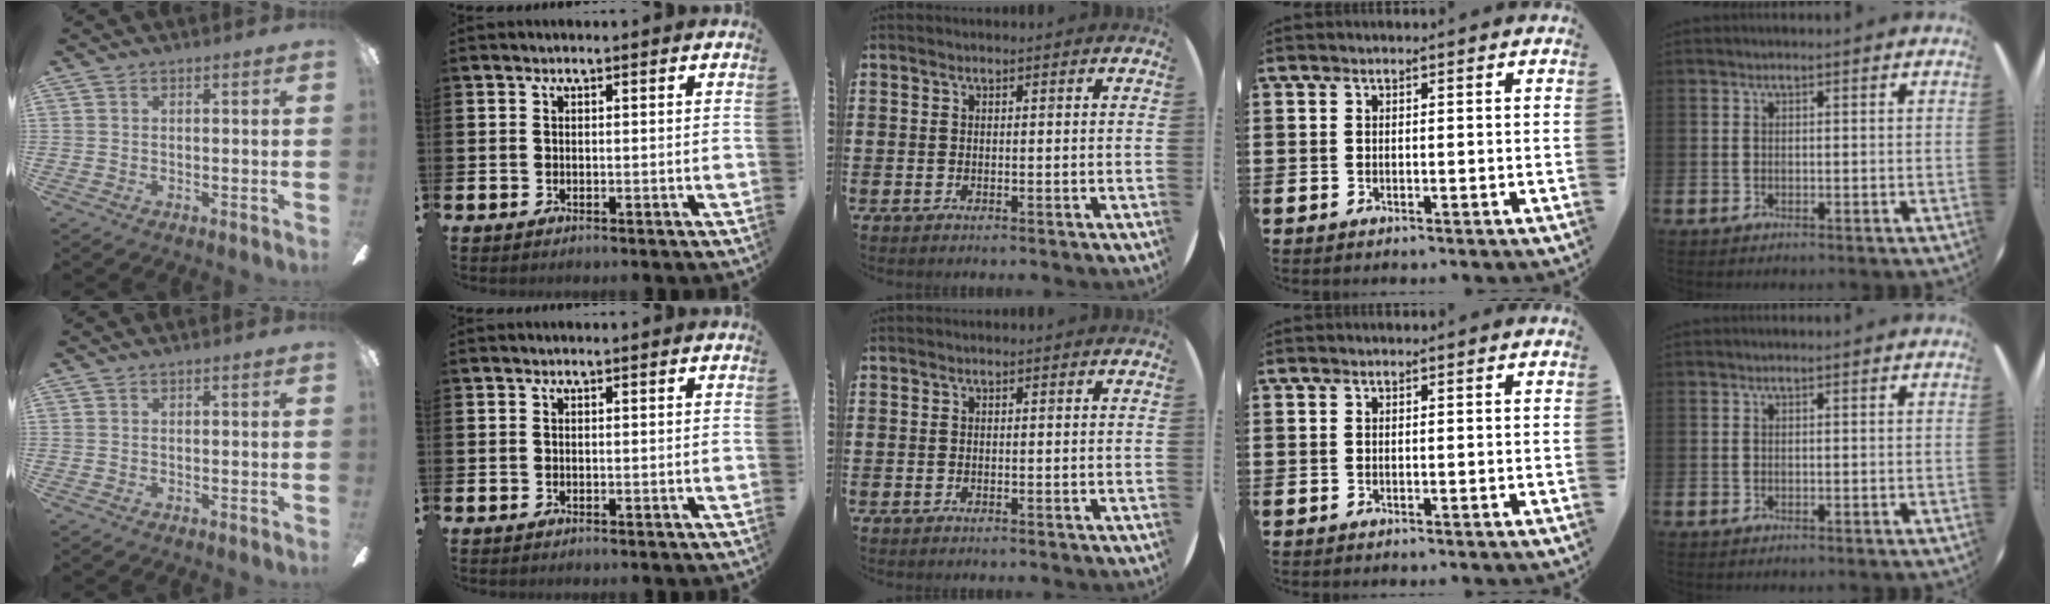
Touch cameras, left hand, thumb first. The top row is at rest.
{}